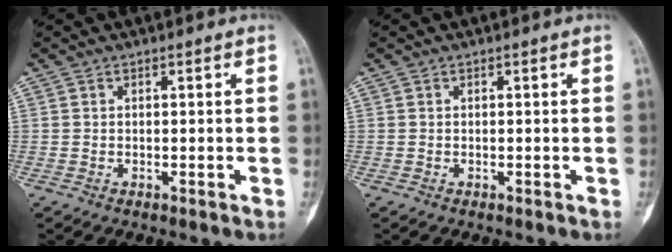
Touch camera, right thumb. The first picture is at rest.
{"total": 0.0}